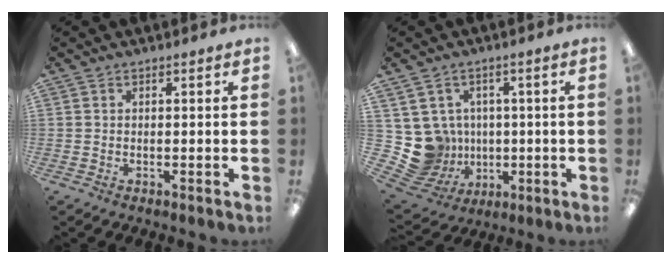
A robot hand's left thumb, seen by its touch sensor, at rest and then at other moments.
{"total": 10.3, "force": [0.0, 10.1, 2.3], "torque": [-0.094, -0.008, 0.011]}